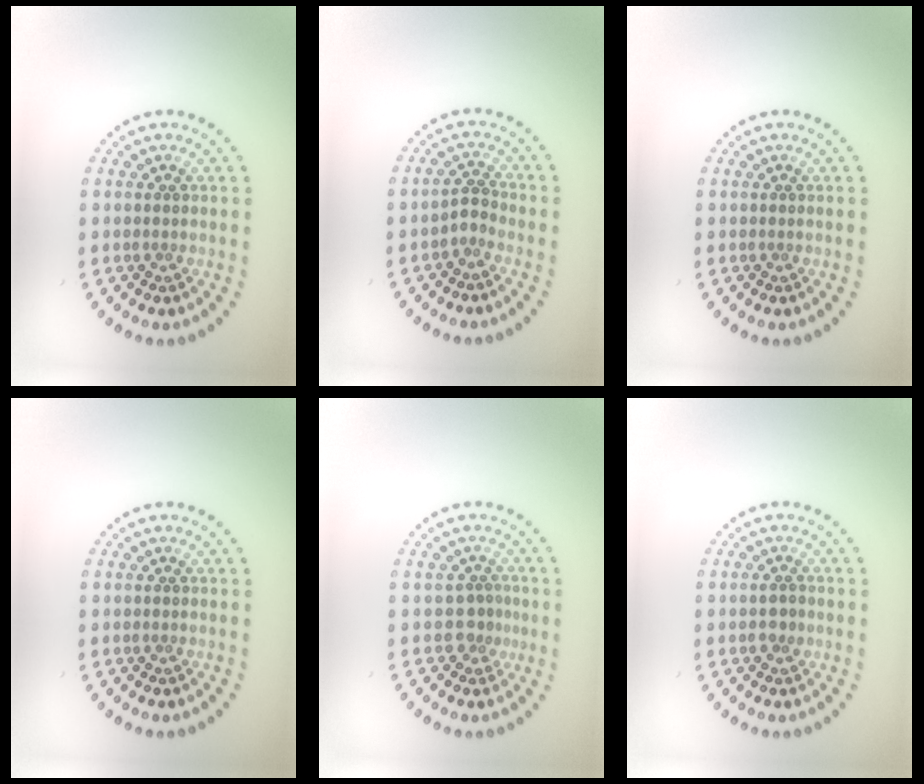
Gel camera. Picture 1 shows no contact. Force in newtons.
{"total": 1.4, "press": 0.9, "slide": 1.1}
{"total": 0.0}
{"total": 0.0}
{"total": 1.7, "press": 1.2, "slide": 1.2}
{"total": 1.1, "press": 1.1, "slide": 0.2}